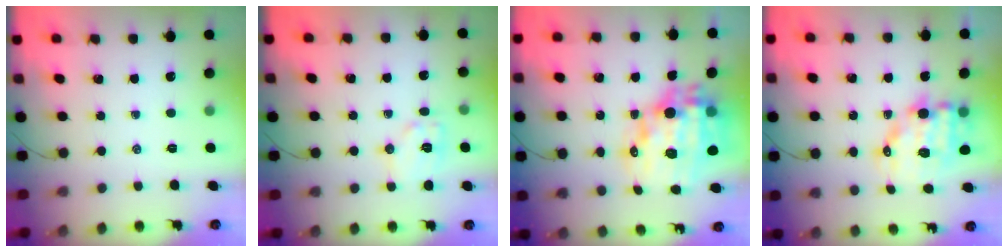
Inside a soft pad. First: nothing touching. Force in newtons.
{"total": 8.0, "press": 8.0, "slide": 0.3}
{"total": 19.0, "press": 18.5, "slide": 4.4}
{"total": 10.9, "press": 10.6, "slide": 2.6}